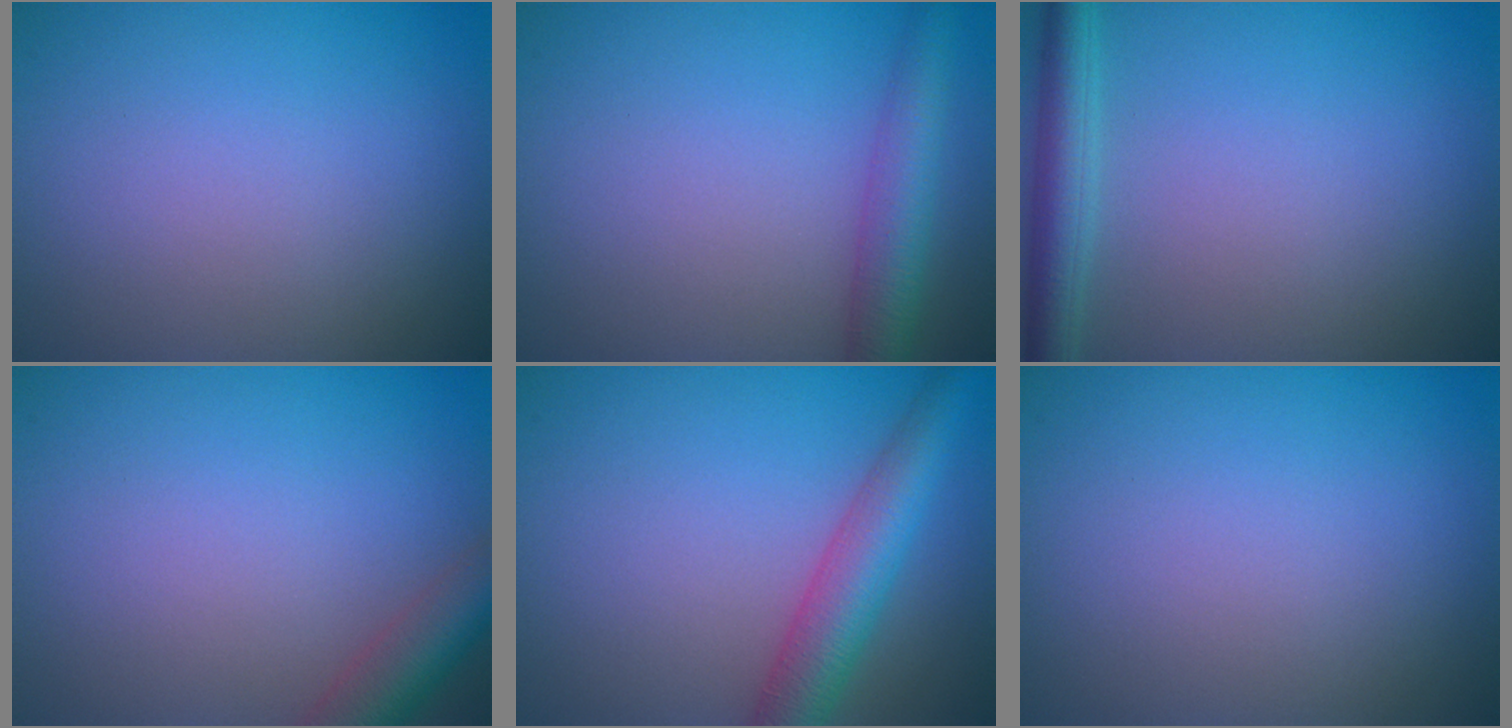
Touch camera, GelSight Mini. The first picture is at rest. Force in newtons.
{"total": 4.0, "press": 4.0, "slide": 0.2}
{"total": 3.3, "press": 3.3, "slide": 0.2}
{"total": 3.9, "press": 3.8, "slide": 0.3}
{"total": 5.1, "press": 5.1, "slide": 0.2}
{"total": 0.0}